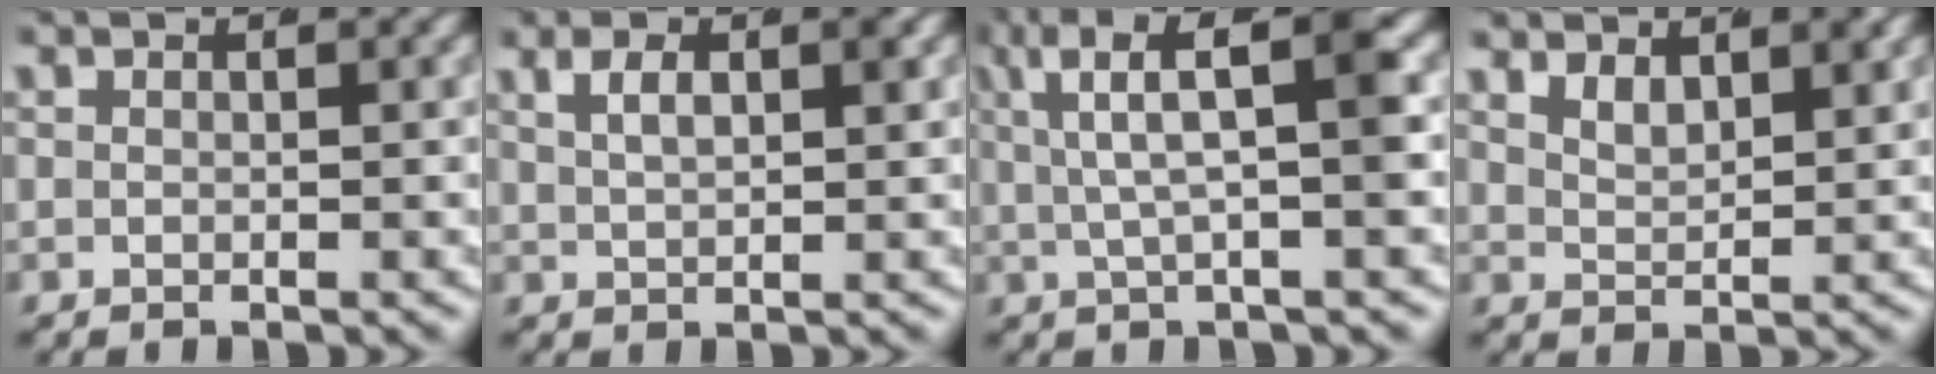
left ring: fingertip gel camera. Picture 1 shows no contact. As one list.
[{"total": 2.2, "force": [1.2, 0.4, 1.8], "torque": [-0.028, -0.003, 0.032]}, {"total": 8.3, "force": [2.8, 2.7, 7.3], "torque": [-0.111, 0.021, 0.038]}, {"total": 2.8, "force": [1.9, 1.1, 1.7], "torque": [-0.039, -0.013, 0.043]}]